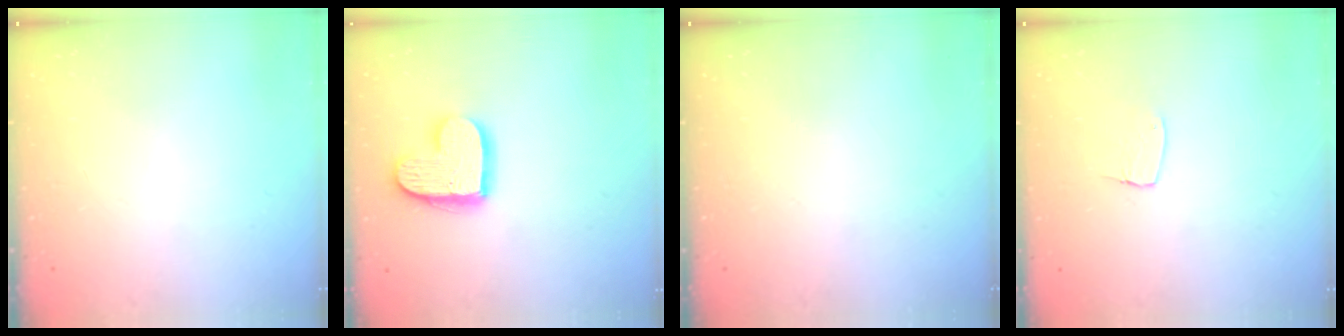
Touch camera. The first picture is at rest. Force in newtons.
{"total": 13.0, "press": 13.0, "slide": 0.8}
{"total": 0.0}
{"total": 4.6, "press": 4.6, "slide": 0.3}